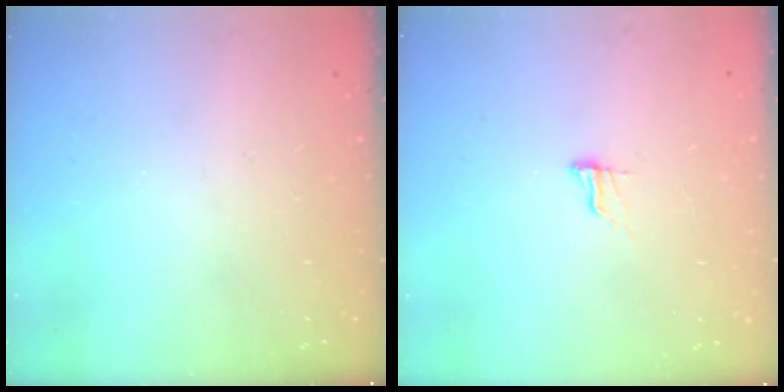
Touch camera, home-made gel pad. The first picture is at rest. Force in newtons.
{"total": 7.4, "press": 7.4, "slide": 0.8}